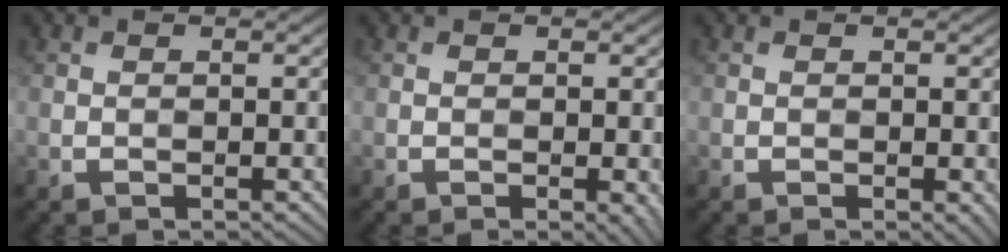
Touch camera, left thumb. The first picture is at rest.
{"total": 1.2, "force": [-0.2, 0.3, 1.2], "torque": [-0.016, -0.006, -0.004]}
{"total": 0.8, "force": [0.0, 0.3, 0.8], "torque": [-0.012, -0.007, 0.000]}